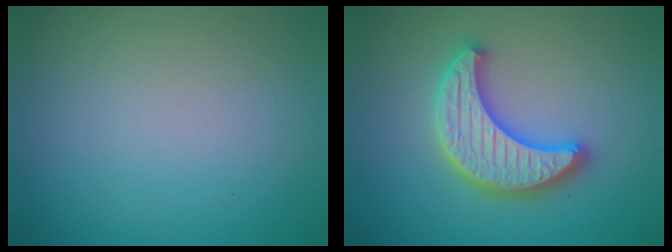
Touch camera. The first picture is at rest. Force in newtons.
{"total": 5.3, "press": 5.2, "slide": 0.9}